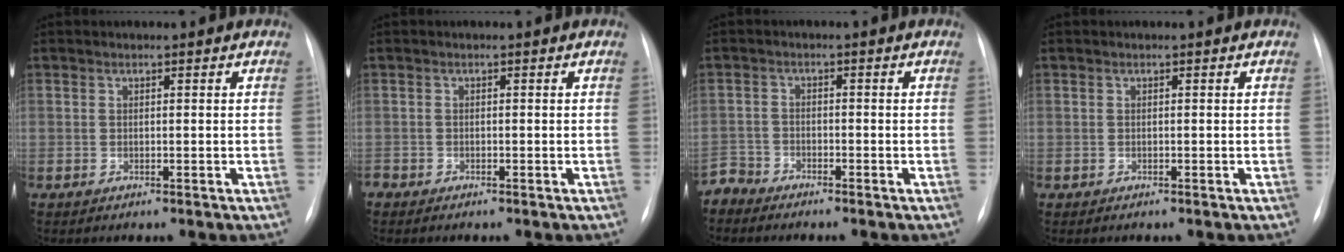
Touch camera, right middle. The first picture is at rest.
{"total": 1.0, "force": [-0.9, 0.3, 0.2], "torque": [-0.003, 0.000, -0.017]}
{"total": 3.0, "force": [-2.8, 0.5, -0.9], "torque": [0.020, -0.008, -0.057]}
{"total": 0.0}